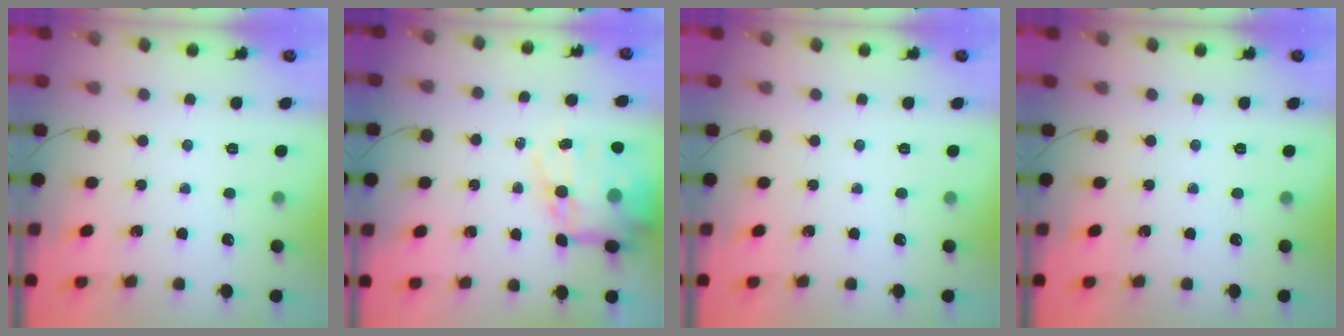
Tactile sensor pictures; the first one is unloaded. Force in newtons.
{"total": 18.1, "press": 17.6, "slide": 4.2}
{"total": 0.0}
{"total": 0.0}